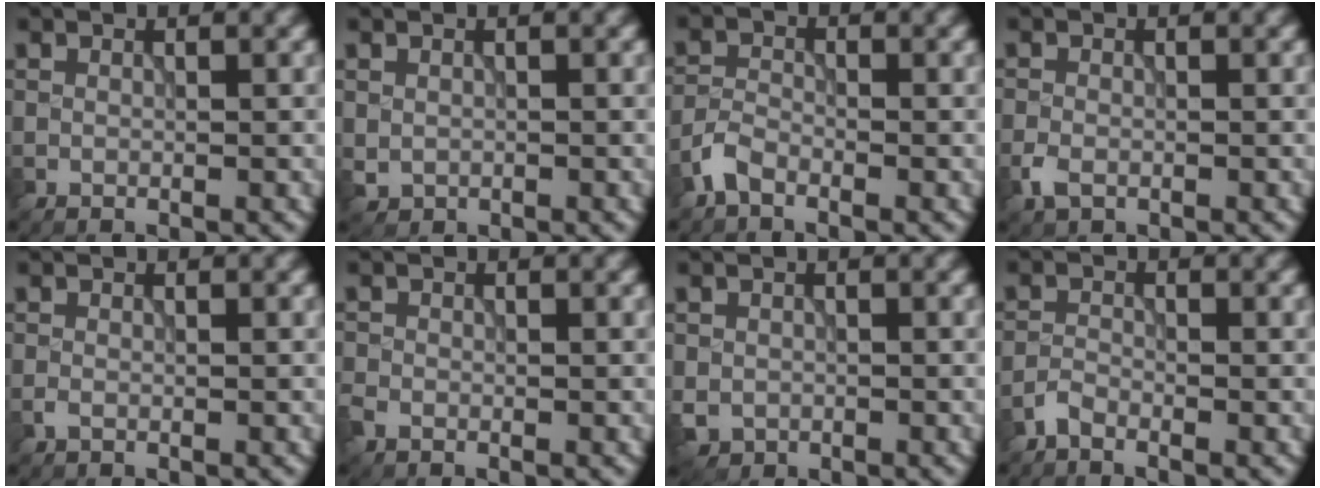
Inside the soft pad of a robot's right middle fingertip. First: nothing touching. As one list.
[{"total": 0.9, "force": [0.0, 0.9, 0.3], "torque": [-0.003, -0.006, 0.002]}, {"total": 2.0, "force": [-1.6, 0.8, 1.0], "torque": [-0.019, 0.004, -0.040]}, {"total": 1.8, "force": [-1.0, 1.1, 1.0], "torque": [-0.023, -0.001, -0.022]}, {"total": 0.6, "force": [-0.4, 0.2, 0.4], "torque": [-0.012, 0.000, -0.010]}, {"total": 1.4, "force": [-1.0, 0.8, 0.6], "torque": [-0.013, -0.003, -0.027]}, {"total": 2.1, "force": [-0.7, 1.8, 0.7], "torque": [-0.016, -0.008, -0.017]}, {"total": 1.3, "force": [-1.2, 0.3, 0.5], "torque": [-0.010, 0.003, -0.030]}]